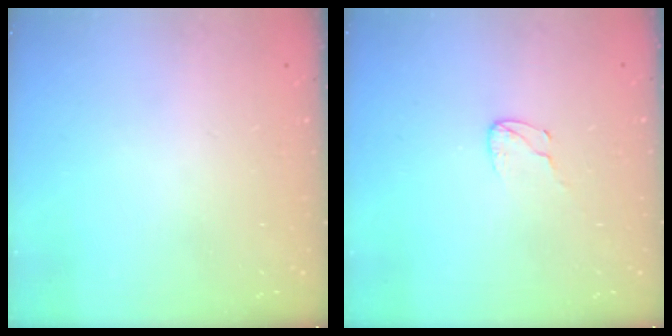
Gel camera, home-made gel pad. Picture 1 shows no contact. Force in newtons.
{"total": 2.7, "press": 2.7, "slide": 0.2}